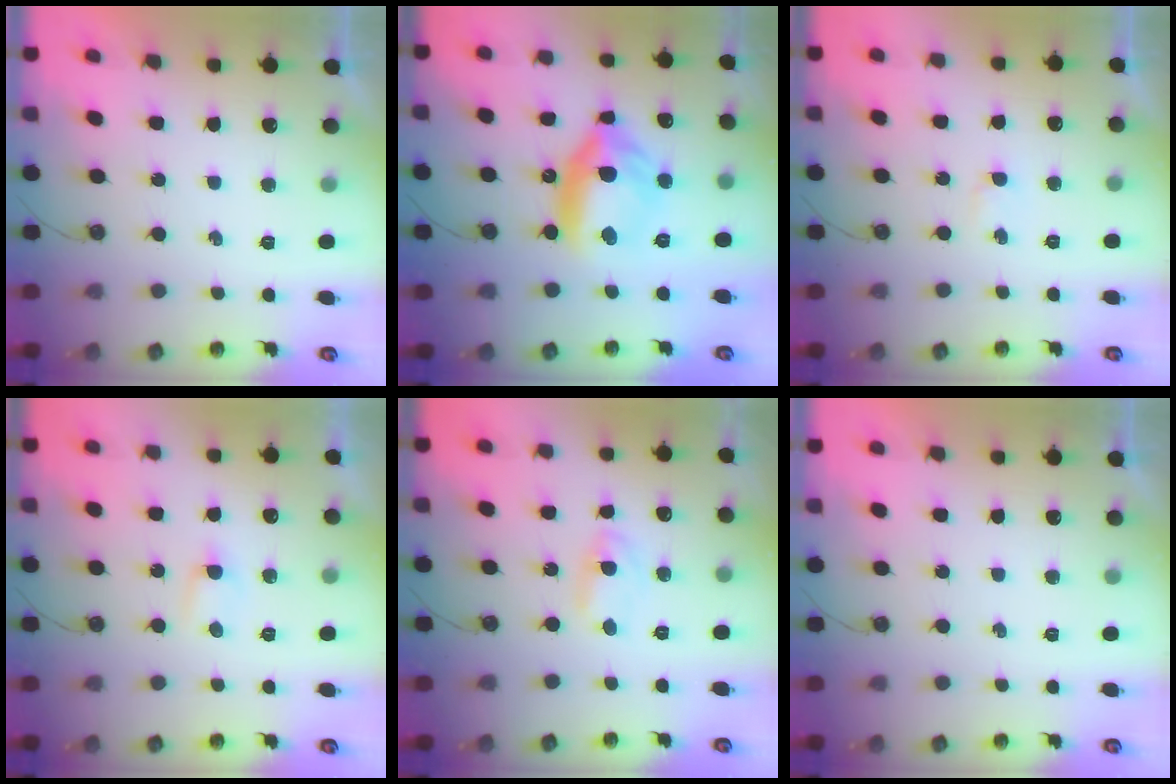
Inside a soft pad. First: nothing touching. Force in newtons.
{"total": 12.4, "press": 12.3, "slide": 1.6}
{"total": 1.8, "press": 1.4, "slide": 1.1}
{"total": 3.0, "press": 3.0, "slide": 0.3}
{"total": 2.3, "press": 2.3, "slide": 0.2}
{"total": 0.0}